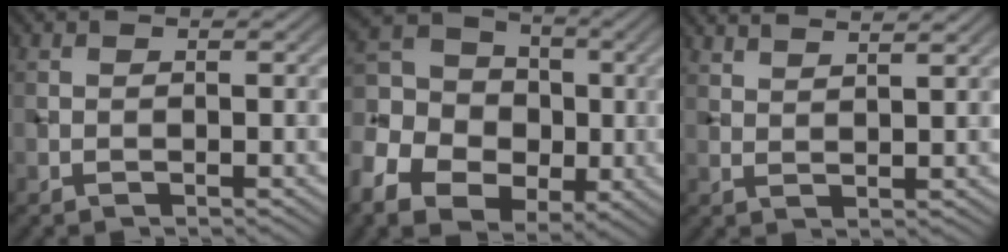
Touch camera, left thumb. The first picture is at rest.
{"total": 12.4, "force": [-3.1, 9.7, 7.0], "torque": [-0.187, -0.022, -0.069]}
{"total": 4.0, "force": [3.4, 0.7, 2.1], "torque": [-0.019, 0.003, 0.050]}